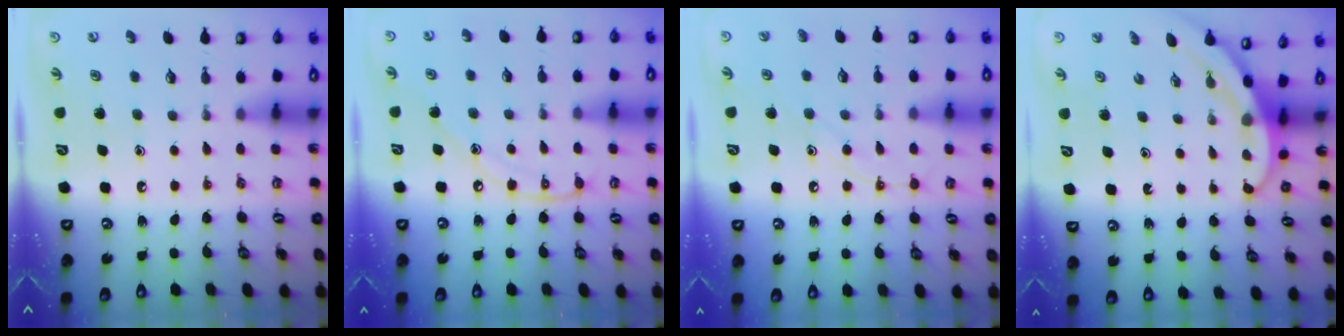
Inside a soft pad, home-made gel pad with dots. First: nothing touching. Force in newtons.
{"total": 10.0, "press": 9.9, "slide": 1.0}
{"total": 9.6, "press": 9.6, "slide": 0.7}
{"total": 3.2, "press": 3.2, "slide": 0.1}